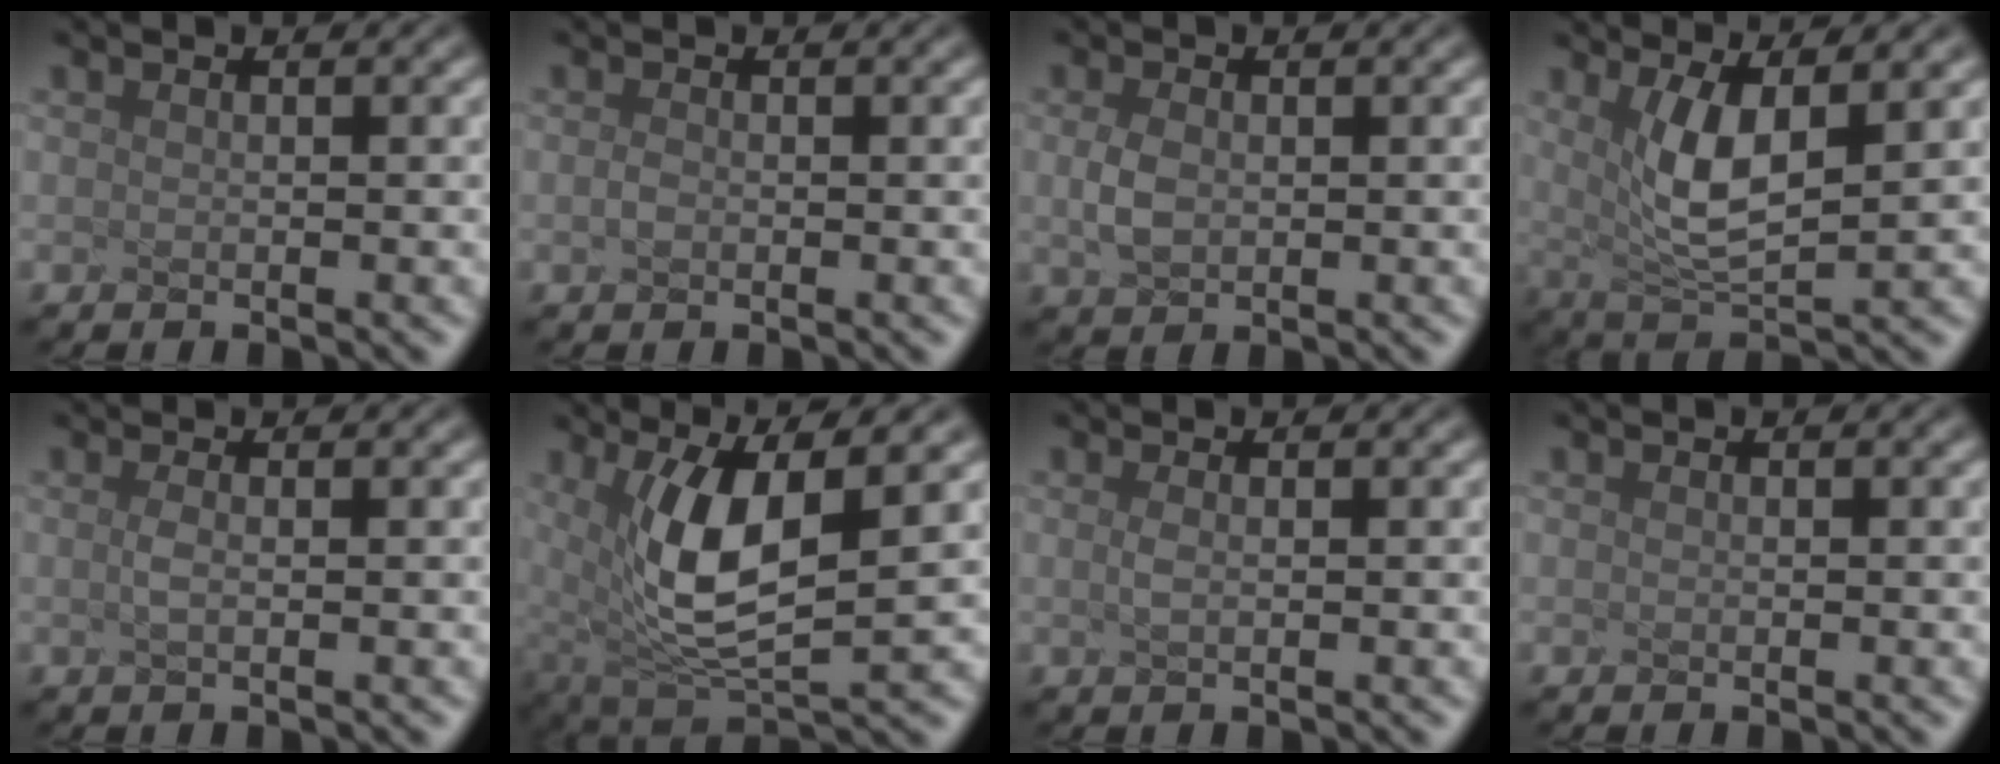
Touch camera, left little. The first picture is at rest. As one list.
[{"total": 1.6, "force": [-1.1, -0.9, -0.7], "torque": [-0.019, -0.003, 0.015]}, {"total": 1.1, "force": [-1.1, -0.3, 0.1], "torque": [-0.048, -0.008, 0.026]}, {"total": 3.5, "force": [0.1, 0.2, 3.5], "torque": [-0.104, -0.015, 0.051]}, {"total": 0.9, "force": [-0.7, -0.4, 0.2], "torque": [-0.033, -0.006, 0.005]}, {"total": 6.2, "force": [0.4, 1.6, 5.9], "torque": [-0.157, -0.012, 0.052]}, {"total": 0.5, "force": [-0.4, -0.2, 0.2], "torque": [-0.024, -0.005, 0.005]}, {"total": 0.0}]